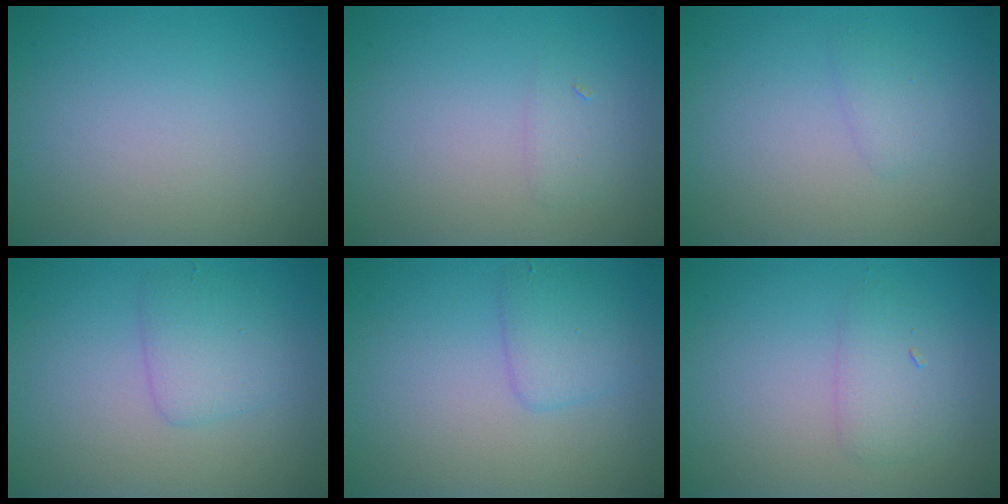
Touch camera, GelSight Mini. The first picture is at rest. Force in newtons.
{"total": 1.0, "press": 1.0, "slide": 0.1}
{"total": 1.0, "press": 1.0, "slide": 0.1}
{"total": 2.6, "press": 2.6, "slide": 0.0}
{"total": 2.2, "press": 2.2, "slide": 0.1}
{"total": 2.1, "press": 2.1, "slide": 0.1}